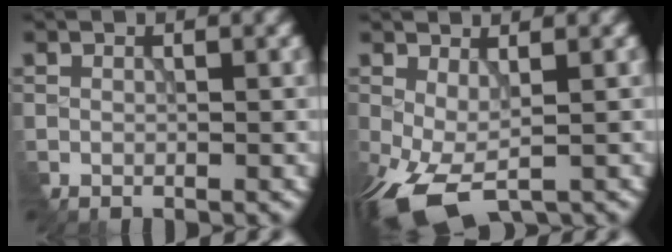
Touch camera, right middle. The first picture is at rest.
{"total": 6.0, "force": [-2.3, 2.7, 4.8], "torque": [-0.123, -0.009, -0.039]}